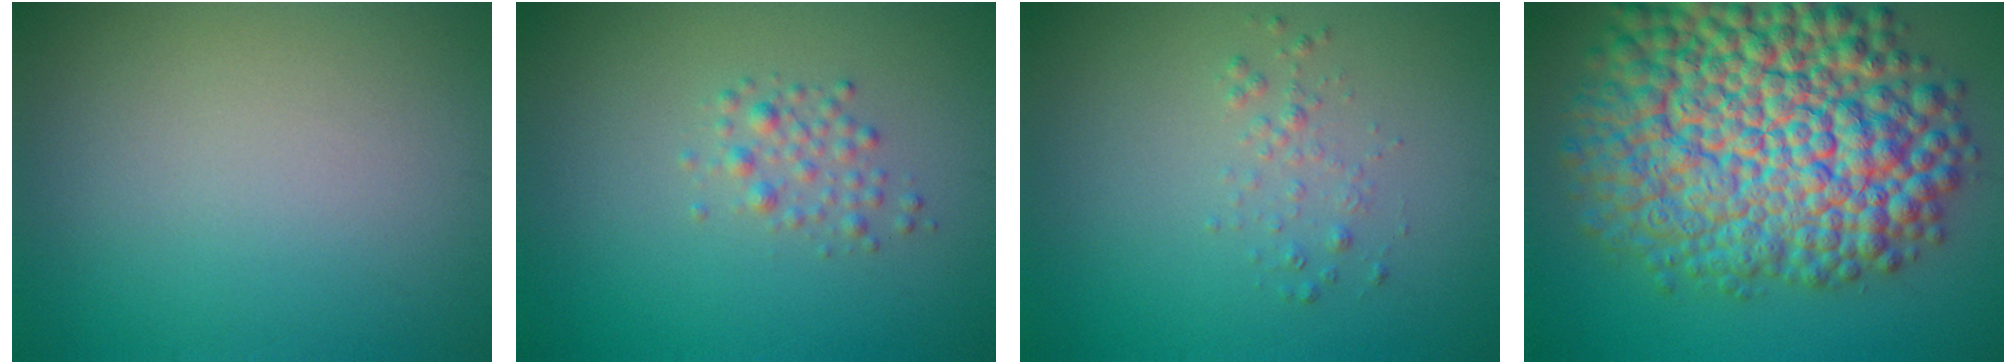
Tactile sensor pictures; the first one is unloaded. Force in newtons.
{"total": 1.5, "press": 1.5, "slide": 0.0}
{"total": 1.1, "press": 1.1, "slide": 0.1}
{"total": 15.5, "press": 15.5, "slide": 0.5}